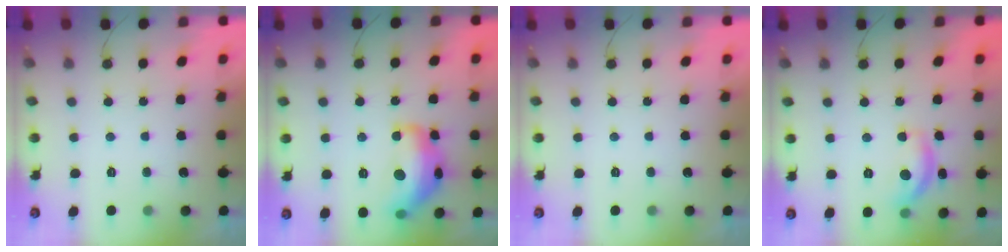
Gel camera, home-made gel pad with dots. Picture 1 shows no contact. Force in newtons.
{"total": 16.3, "press": 16.3, "slide": 0.9}
{"total": 0.0}
{"total": 11.0, "press": 11.0, "slide": 0.5}